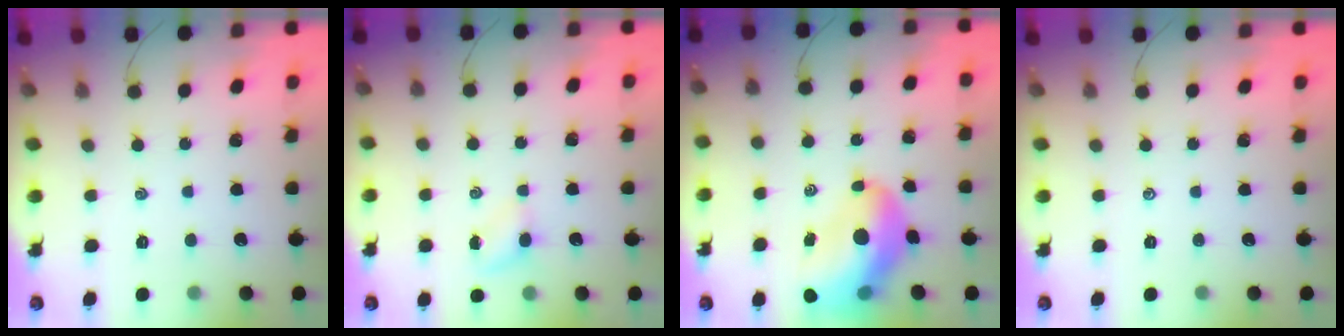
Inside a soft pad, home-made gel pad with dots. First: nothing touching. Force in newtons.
{"total": 3.7, "press": 3.6, "slide": 1.2}
{"total": 15.0, "press": 14.3, "slide": 4.2}
{"total": 0.0}